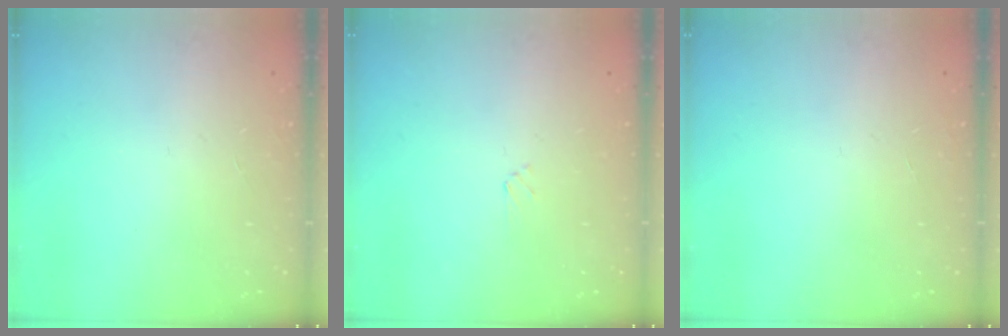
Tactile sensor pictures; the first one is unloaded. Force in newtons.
{"total": 1.9, "press": 1.9, "slide": 0.2}
{"total": 0.0}